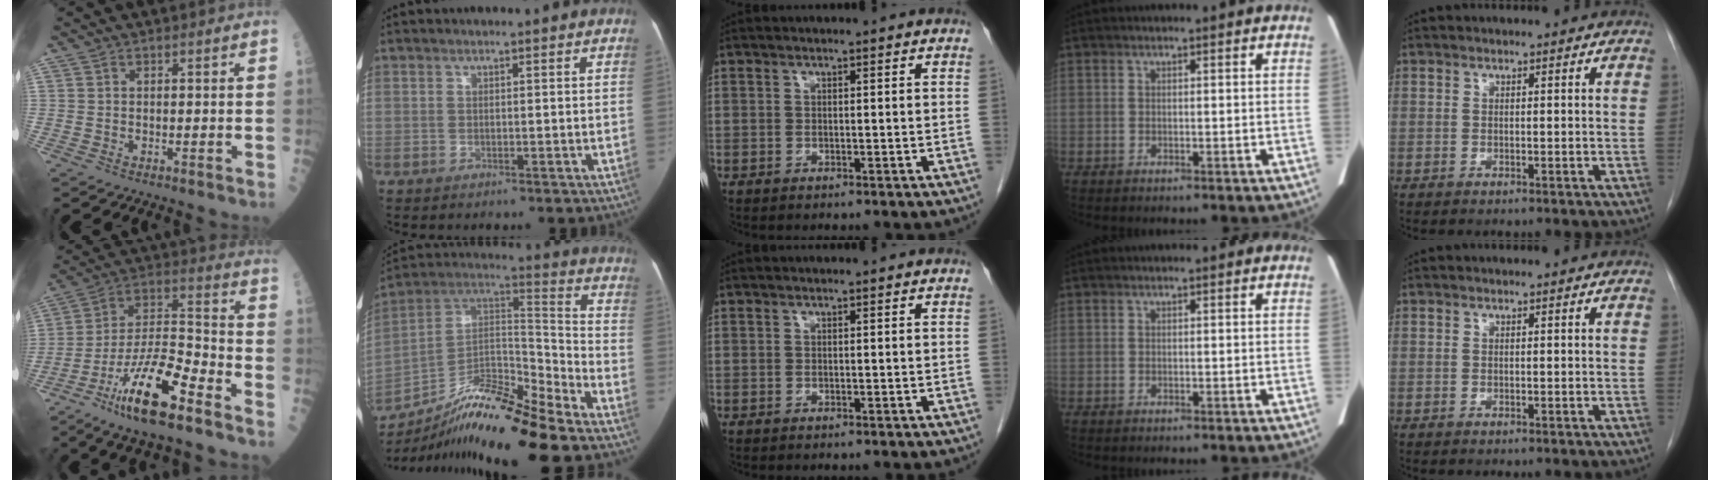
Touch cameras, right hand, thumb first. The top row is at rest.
{"thumb": {"total": 18.9, "force": [-11.2, 4.2, 14.6], "torque": [-0.294, 0.056, -0.207]}, "index": {"total": 17.9, "force": [-14.4, 1.1, 10.6], "torque": [-0.194, 0.040, -0.250]}}